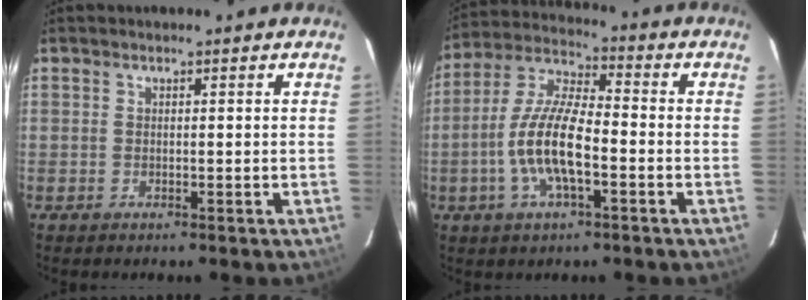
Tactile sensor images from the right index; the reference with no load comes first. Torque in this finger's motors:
{"motor_torque": [1.47, -0.67, 0.73, 0.21]}